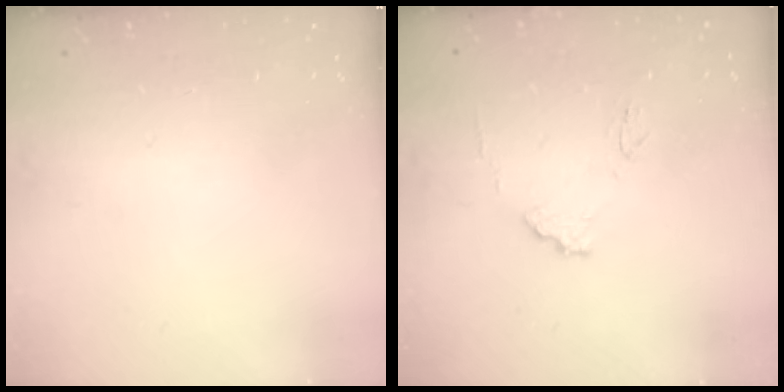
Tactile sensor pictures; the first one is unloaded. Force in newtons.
{"total": 8.7, "press": 8.7, "slide": 0.6}